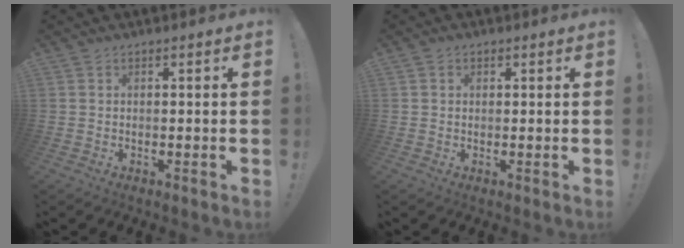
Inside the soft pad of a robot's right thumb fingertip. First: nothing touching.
{"total": 0.9, "force": [0.3, 0.8, 0.3], "torque": [-0.001, 0.001, 0.004]}